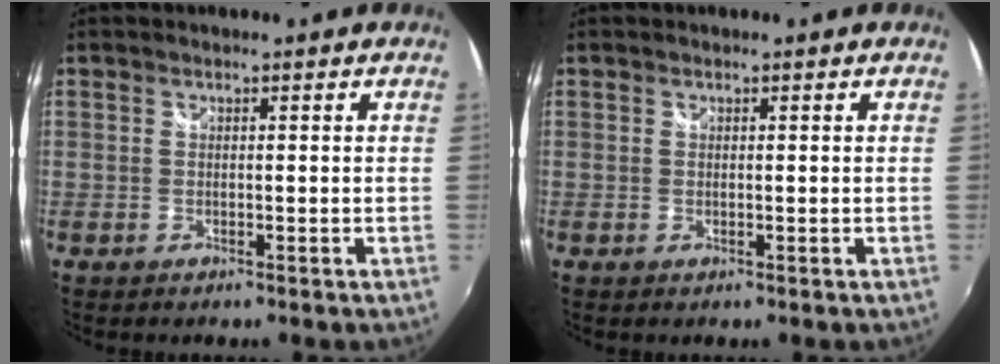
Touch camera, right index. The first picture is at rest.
{"total": 0.0}